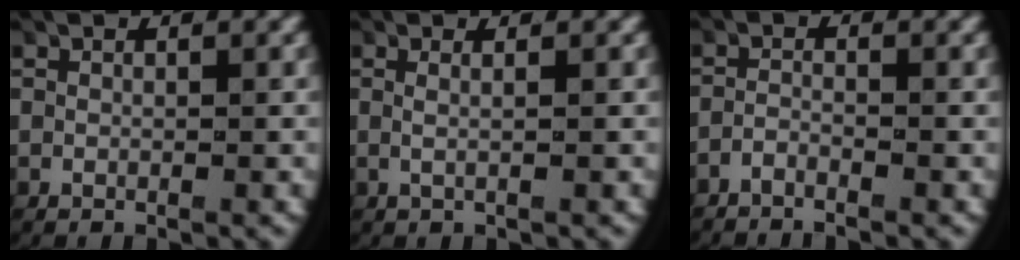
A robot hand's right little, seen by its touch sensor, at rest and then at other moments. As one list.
[{"total": 1.2, "force": [0.1, -0.3, 1.2], "torque": [-0.033, -0.005, 0.005]}, {"total": 2.5, "force": [-2.5, 0.3, 0.4], "torque": [-0.025, -0.014, -0.039]}]